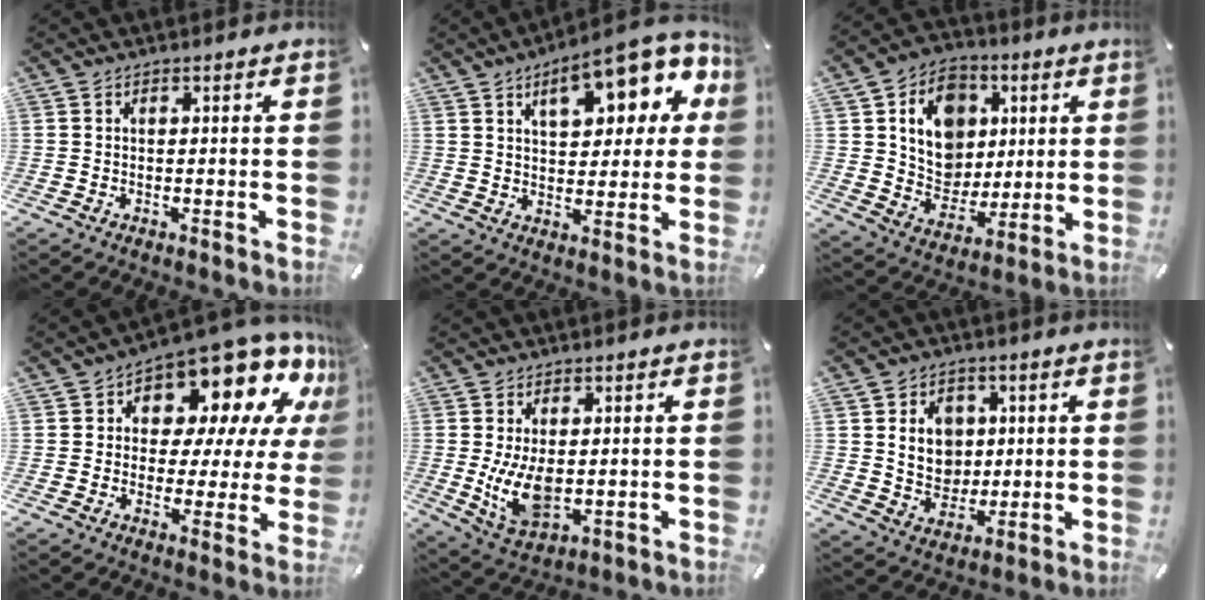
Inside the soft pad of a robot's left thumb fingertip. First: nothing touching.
{"total": 16.4, "force": [7.5, 8.1, 12.1], "torque": [-0.165, -0.027, 0.123]}
{"total": 14.4, "force": [3.6, 12.4, 6.3], "torque": [-0.099, -0.009, 0.074]}
{"total": 15.7, "force": [10.3, 8.2, 8.5], "torque": [-0.120, -0.091, 0.174]}
{"total": 9.3, "force": [0.0, 5.6, 7.5], "torque": [-0.160, -0.014, -0.001]}
{"total": 9.2, "force": [1.9, 8.1, 4.0], "torque": [-0.060, 0.002, 0.036]}